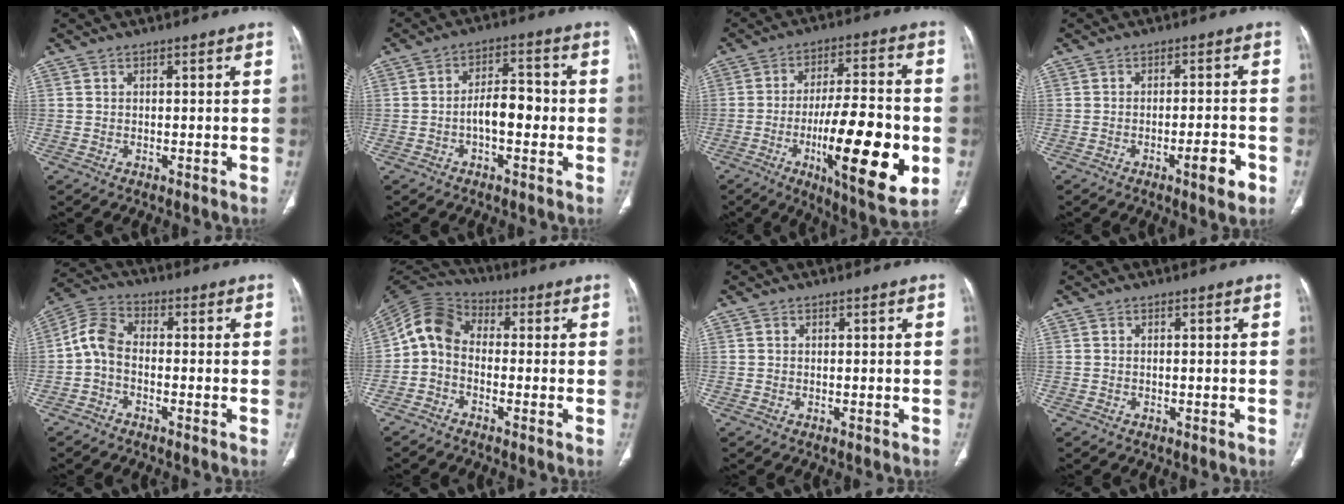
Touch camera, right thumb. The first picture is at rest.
{"total": 6.6, "force": [-1.3, 3.2, 5.6], "torque": [-0.081, 0.029, -0.026]}
{"total": 22.6, "force": [-6.0, 5.9, 20.9], "torque": [-0.316, 0.003, -0.081]}
{"total": 5.3, "force": [-2.5, 1.0, 4.6], "torque": [-0.063, 0.009, -0.034]}
{"total": 6.0, "force": [-1.3, 3.7, 4.5], "torque": [-0.088, 0.025, -0.040]}
{"total": 8.4, "force": [-0.9, 6.2, 5.6], "torque": [-0.100, 0.035, -0.037]}
{"total": 0.0}
{"total": 0.0}